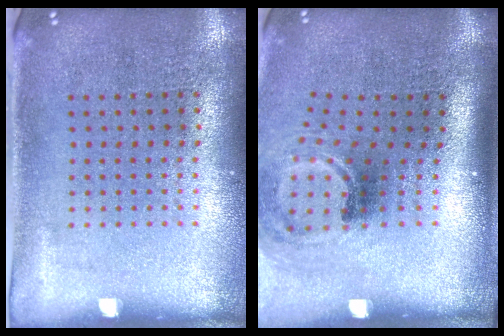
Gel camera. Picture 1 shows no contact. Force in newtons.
{"total": 2.0, "press": 1.3, "slide": 1.5}